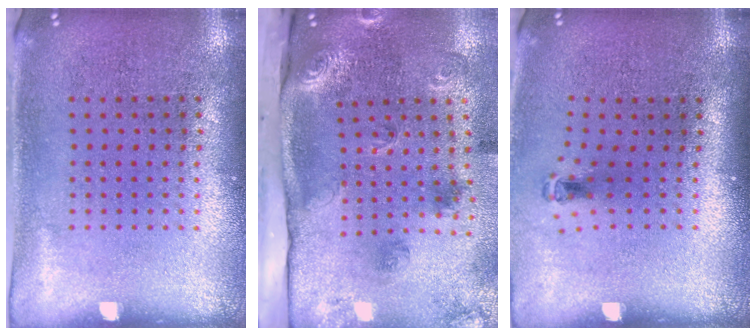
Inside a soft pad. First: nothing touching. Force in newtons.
{"total": 2.8, "press": 1.9, "slide": 2.1}
{"total": 0.7, "press": 0.4, "slide": 0.6}